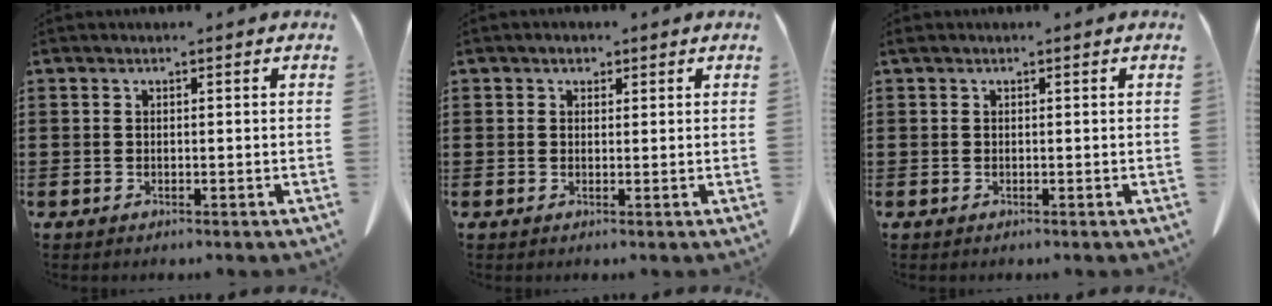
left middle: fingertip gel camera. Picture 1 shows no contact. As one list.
[{"total": 1.2, "force": [0.7, 0.9, 0.4], "torque": [-0.011, 0.006, 0.013]}, {"total": 0.0}]